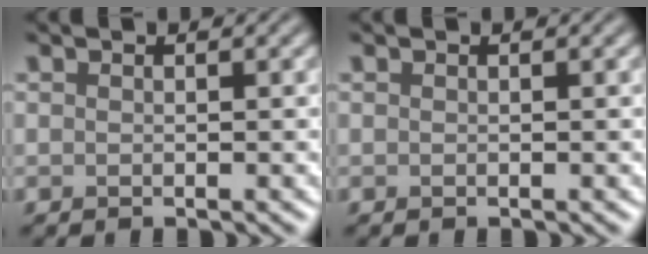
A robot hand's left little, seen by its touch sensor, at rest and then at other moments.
{"total": 0.0}